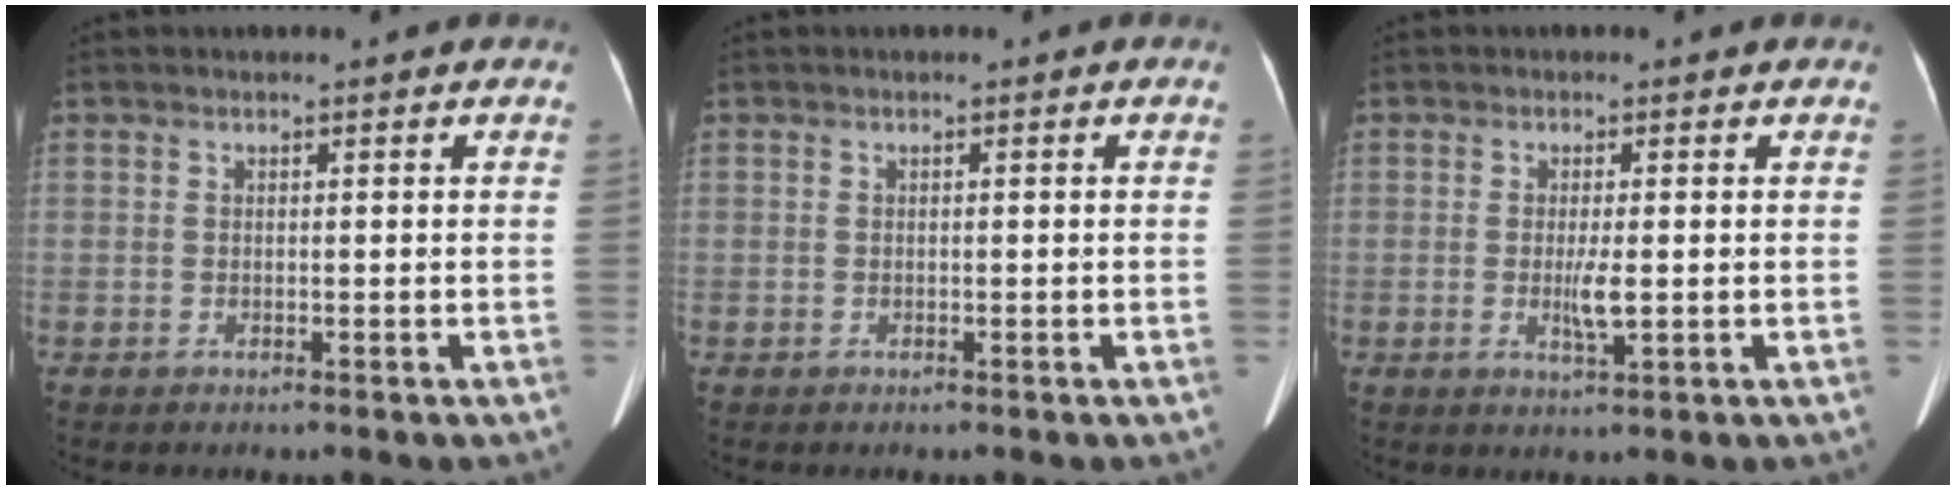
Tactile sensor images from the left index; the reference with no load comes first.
{"total": 0.0}
{"total": 2.8, "force": [-0.2, 0.3, 2.8], "torque": [-0.056, -0.006, -0.002]}